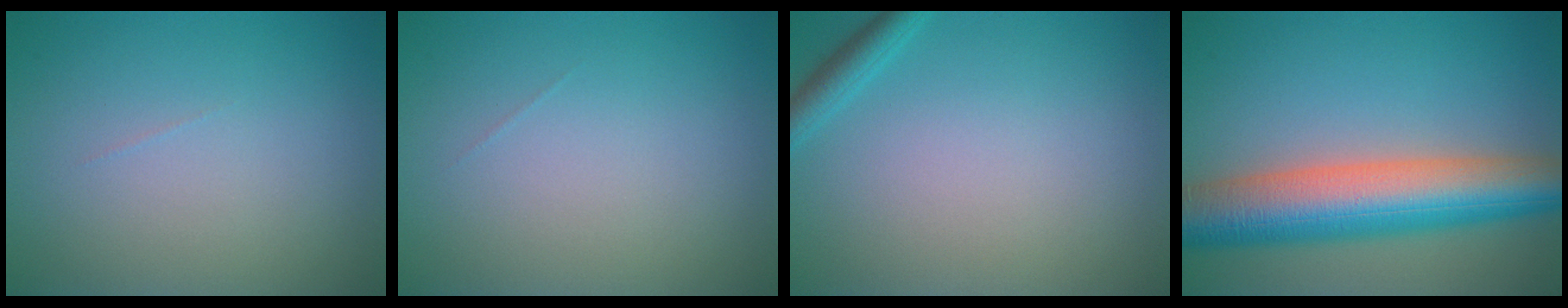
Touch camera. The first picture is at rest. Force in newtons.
{"total": 0.0}
{"total": 1.7, "press": 1.7, "slide": 0.1}
{"total": 10.5, "press": 10.5, "slide": 0.4}